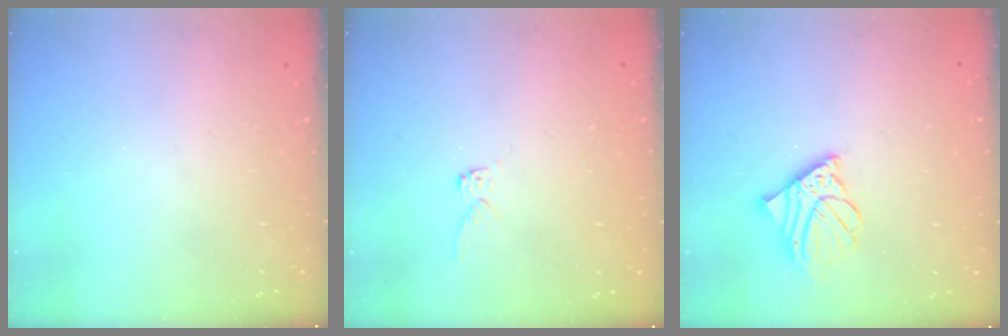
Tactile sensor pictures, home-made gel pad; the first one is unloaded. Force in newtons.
{"total": 2.6, "press": 2.6, "slide": 0.1}
{"total": 6.9, "press": 6.9, "slide": 1.0}